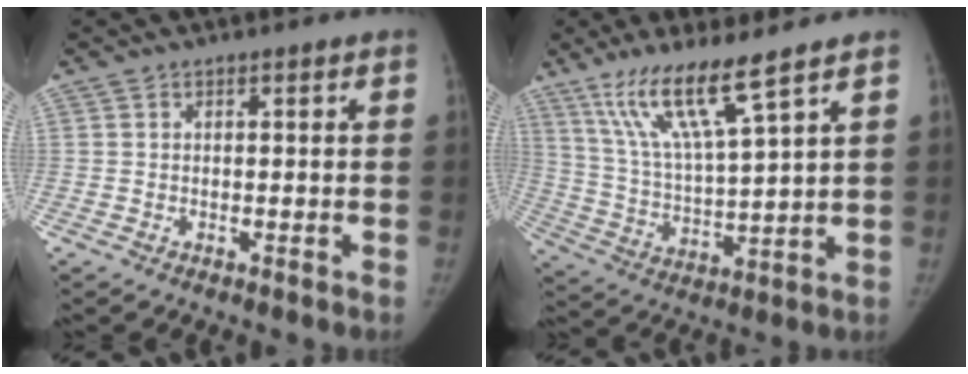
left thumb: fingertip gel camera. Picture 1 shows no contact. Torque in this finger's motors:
{"motor_torque": [0.27, 0.23, 1.44, -1.33, 0.10]}